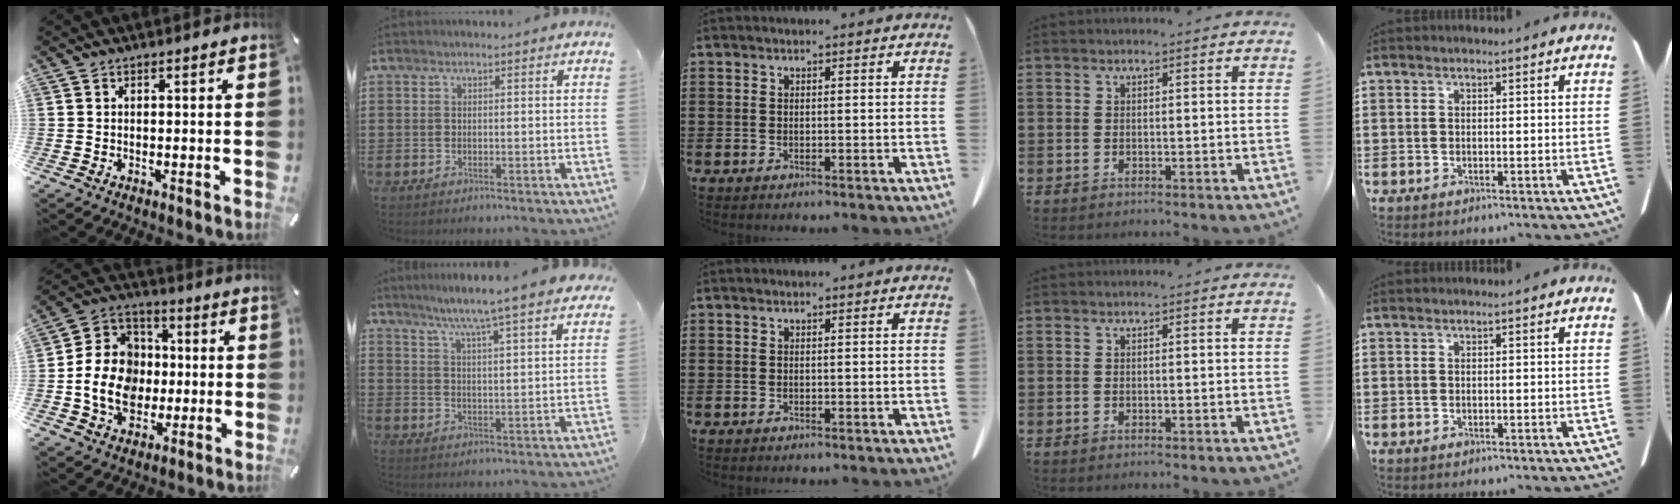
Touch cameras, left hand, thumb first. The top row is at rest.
{"thumb": {"total": 14.2, "force": [-2.1, 12.2, 7.1], "torque": [-0.174, 0.024, -0.032]}, "index": {"total": 6.0, "force": [5.3, -1.3, 2.5], "torque": [-0.070, -0.039, 0.085]}}